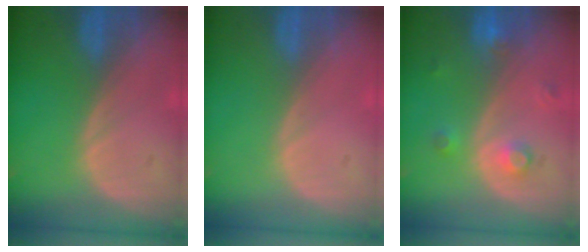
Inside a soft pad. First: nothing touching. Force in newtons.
{"total": 0.0}
{"total": 3.4, "press": 3.0, "slide": 1.6}